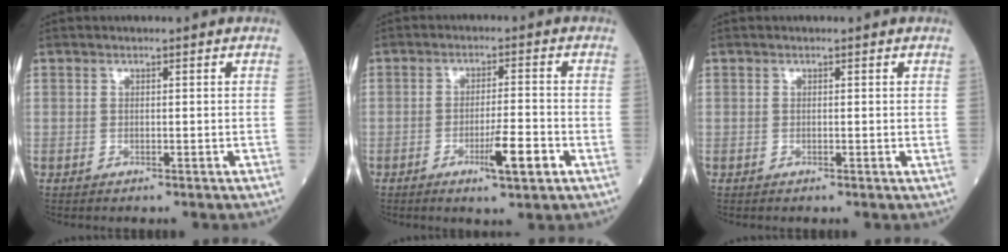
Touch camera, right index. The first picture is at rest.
{"total": 6.1, "force": [-2.7, 0.5, 5.5], "torque": [-0.089, -0.005, -0.043]}
{"total": 0.0}